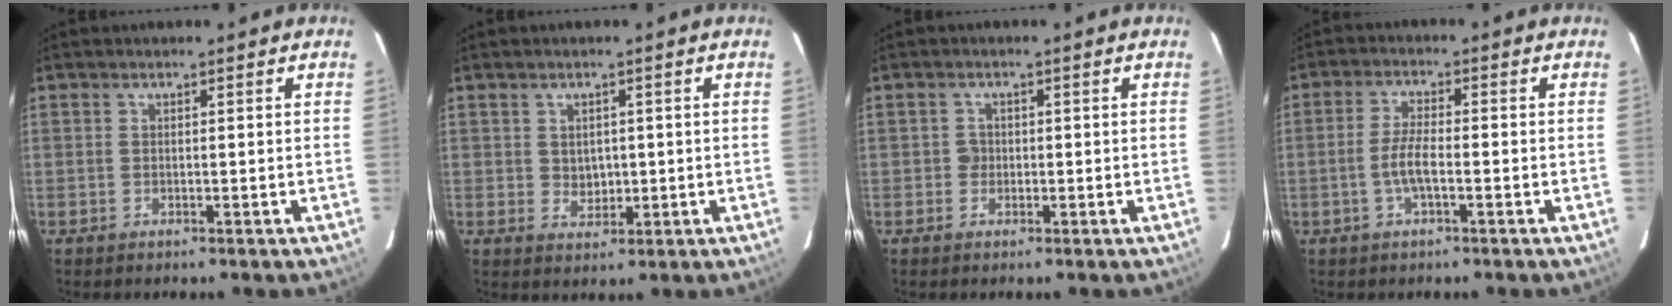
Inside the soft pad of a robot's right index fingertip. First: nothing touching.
{"total": 3.1, "force": [0.4, 2.7, 1.3], "torque": [-0.019, 0.000, 0.013]}
{"total": 1.5, "force": [-0.3, 1.4, 0.0], "torque": [0.001, 0.004, -0.004]}
{"total": 4.4, "force": [-1.4, 1.1, 4.1], "torque": [-0.086, 0.001, -0.027]}